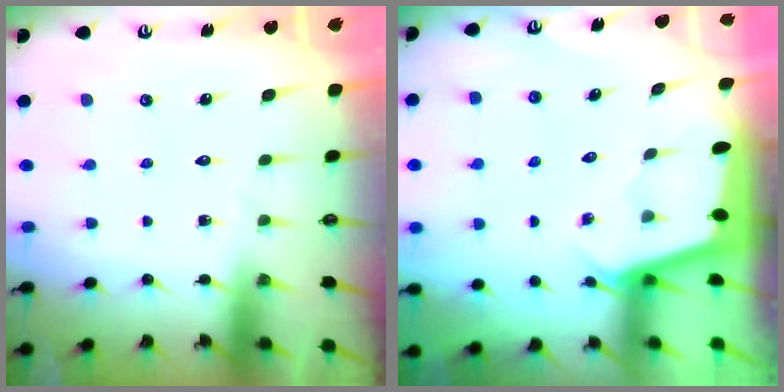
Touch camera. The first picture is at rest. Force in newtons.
{"total": 2.0, "press": 2.0, "slide": 0.2}